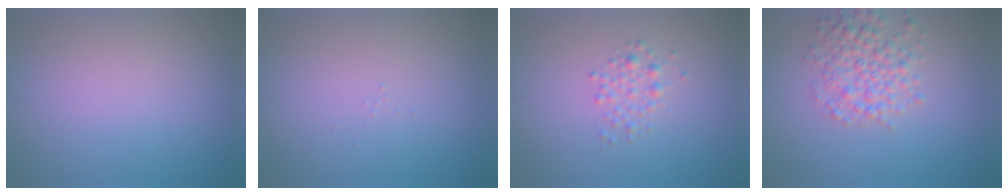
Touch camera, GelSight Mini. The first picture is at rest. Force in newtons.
{"total": 0.0}
{"total": 1.6, "press": 1.6, "slide": 0.0}
{"total": 3.8, "press": 3.8, "slide": 0.1}